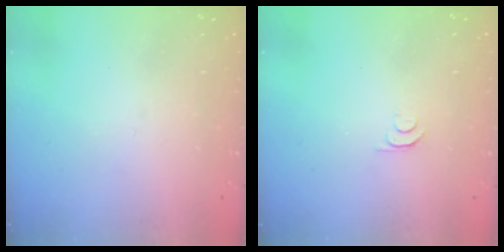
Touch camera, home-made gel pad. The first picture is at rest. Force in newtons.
{"total": 4.4, "press": 4.3, "slide": 0.6}